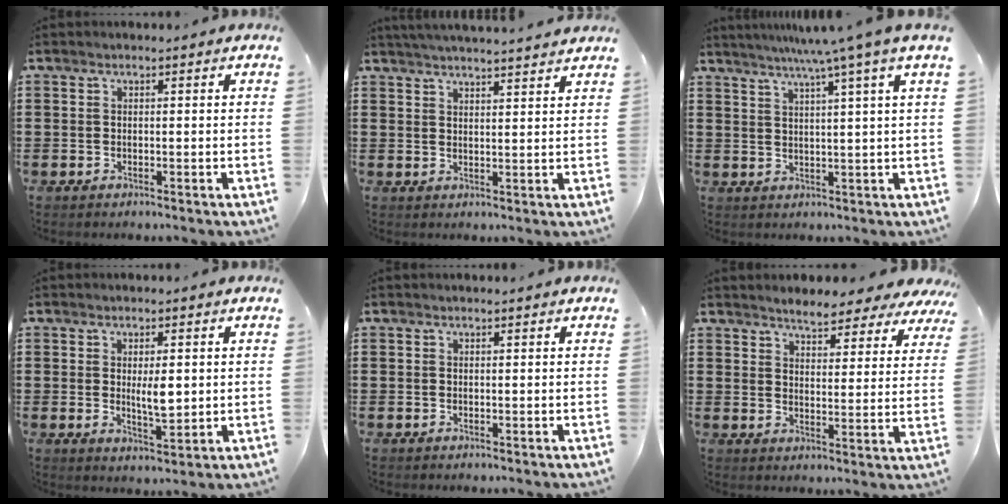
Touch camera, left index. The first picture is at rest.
{"total": 3.2, "force": [3.1, -0.7, 0.3], "torque": [-0.014, -0.014, 0.056]}
{"total": 6.0, "force": [4.1, -1.6, 4.1], "torque": [-0.089, -0.014, 0.065]}
{"total": 3.8, "force": [0.7, 1.3, 3.5], "torque": [-0.054, -0.004, 0.008]}
{"total": 0.0}
{"total": 4.5, "force": [4.5, 0.3, 0.7], "torque": [-0.033, -0.021, 0.079]}